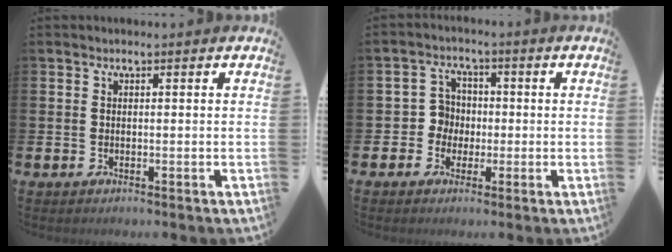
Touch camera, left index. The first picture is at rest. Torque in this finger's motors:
{"motor_torque": [-0.09, 0.22, -0.03, 0.00]}